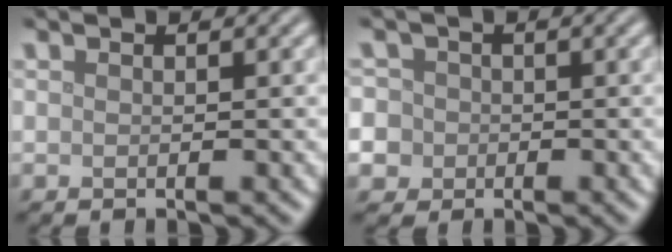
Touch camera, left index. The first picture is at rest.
{"total": 7.4, "force": [-1.4, 6.9, 2.2], "torque": [-0.052, 0.012, -0.064]}